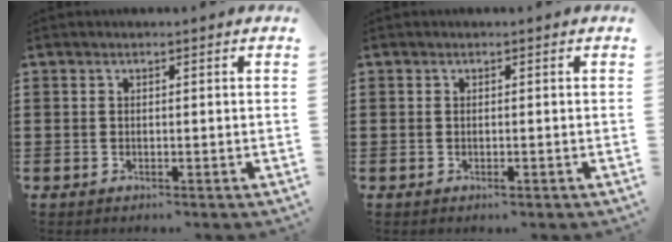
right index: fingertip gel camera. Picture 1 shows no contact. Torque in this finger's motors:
{"motor_torque": [0.67, 0.08, 0.03, 0.02]}